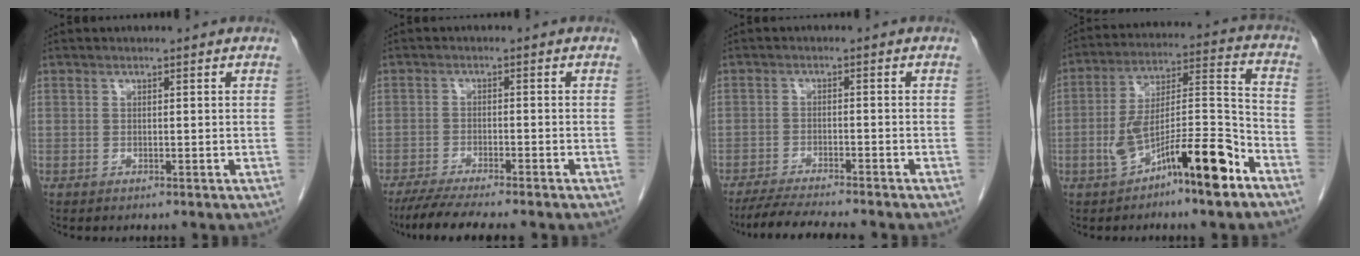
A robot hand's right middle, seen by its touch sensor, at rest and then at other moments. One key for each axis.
{"total": 8.1, "fx": -6.9, "fy": 0.1, "fz": 4.3, "tx": -0.067, "ty": -0.022, "tz": -0.111}
{"total": 8.1, "fx": -7.2, "fy": -0.1, "fz": 3.6, "tx": -0.058, "ty": -0.021, "tz": -0.118}
{"total": 13.9, "fx": -7.4, "fy": 2.1, "fz": 11.6, "tx": -0.205, "ty": 0.017, "tz": -0.123}